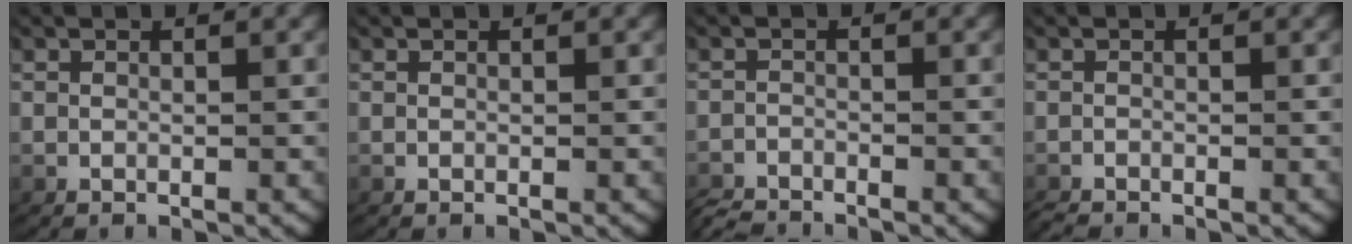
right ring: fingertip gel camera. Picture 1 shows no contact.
{"total": 0.0}
{"total": 2.3, "force": [-2.2, 0.3, -0.1], "torque": [-0.007, -0.016, -0.037]}
{"total": 0.9, "force": [-0.9, 0.0, 0.1], "torque": [-0.011, -0.012, -0.011]}